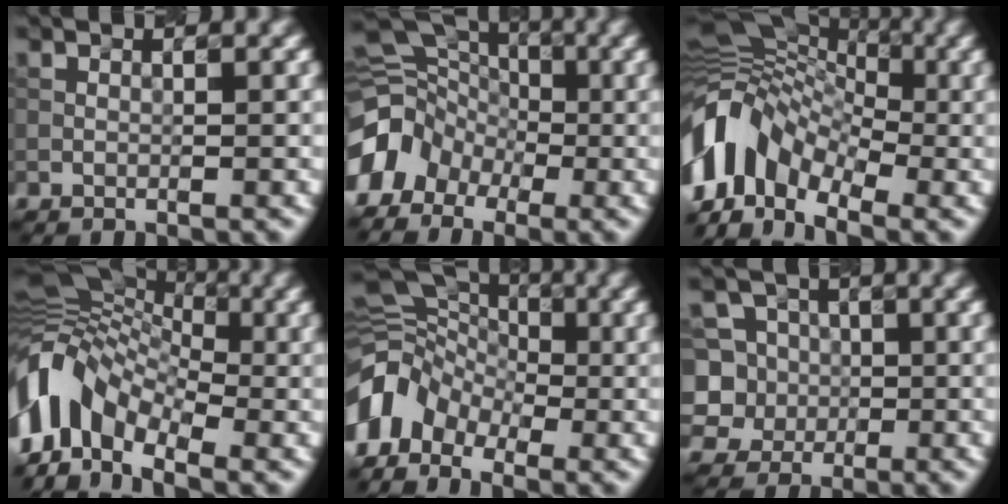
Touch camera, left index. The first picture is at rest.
{"total": 6.2, "force": [-2.4, 5.0, 2.8], "torque": [-0.032, 0.012, -0.050]}
{"total": 10.9, "force": [-3.3, 7.1, 7.6], "torque": [-0.145, 0.014, -0.083]}
{"total": 10.7, "force": [-3.0, 6.9, 7.6], "torque": [-0.145, 0.016, -0.078]}
{"total": 6.7, "force": [-2.7, 5.0, 3.5], "torque": [-0.061, 0.006, -0.074]}
{"total": 7.6, "force": [-0.4, 7.2, 2.3], "torque": [-0.049, 0.031, -0.027]}